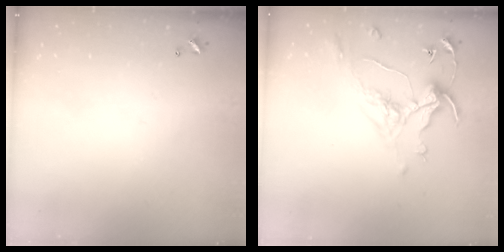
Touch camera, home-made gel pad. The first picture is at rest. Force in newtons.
{"total": 0.9, "press": 0.7, "slide": 0.5}